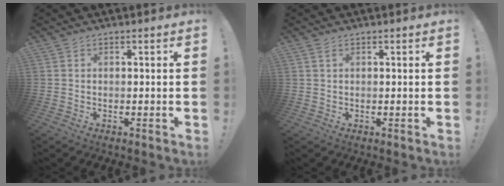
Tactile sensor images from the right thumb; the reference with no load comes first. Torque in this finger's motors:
{"motor_torque": [-0.02, -0.03, -0.12, 0.47, -0.07]}